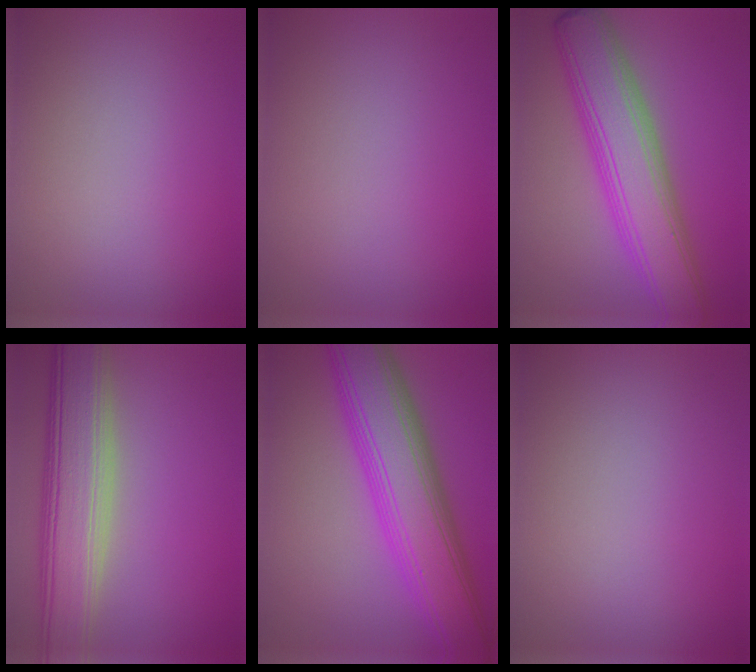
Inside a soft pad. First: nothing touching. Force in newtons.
{"total": 0.0}
{"total": 8.8, "press": 8.8, "slide": 0.1}
{"total": 8.6, "press": 8.6, "slide": 0.8}
{"total": 10.6, "press": 10.6, "slide": 0.4}
{"total": 0.0}